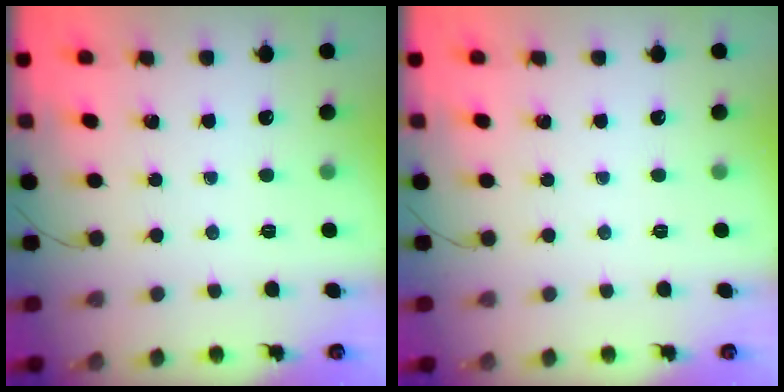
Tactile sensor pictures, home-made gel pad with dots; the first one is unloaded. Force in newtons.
{"total": 0.0}